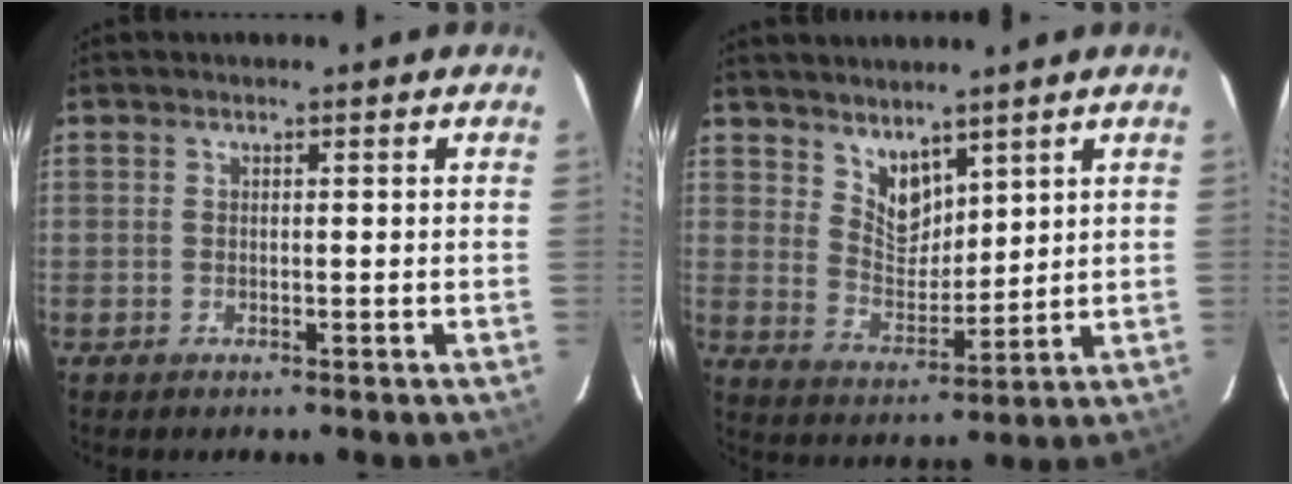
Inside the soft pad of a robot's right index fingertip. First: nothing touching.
{"total": 6.5, "force": [5.0, 3.3, 2.5], "torque": [-0.034, -0.003, 0.100]}